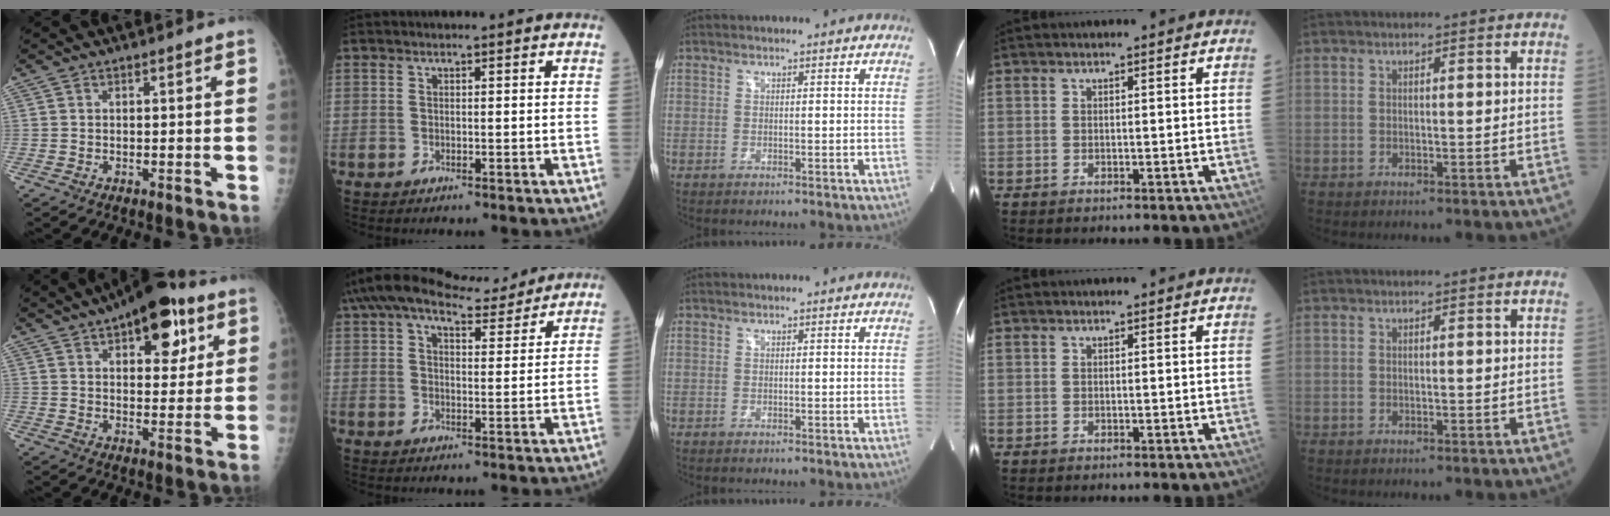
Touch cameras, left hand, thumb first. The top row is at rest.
{"thumb": {"total": 15.0, "force": [7.5, 7.1, 10.9], "torque": [-0.106, -0.017, 0.104]}, "index": {"total": 13.7, "force": [12.1, 3.1, 5.6], "torque": [-0.097, 0.034, 0.180]}}